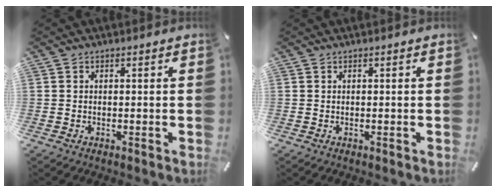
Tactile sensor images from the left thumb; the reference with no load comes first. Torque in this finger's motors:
{"motor_torque": [-0.01, 0.00, 0.00, 0.00, 0.00]}